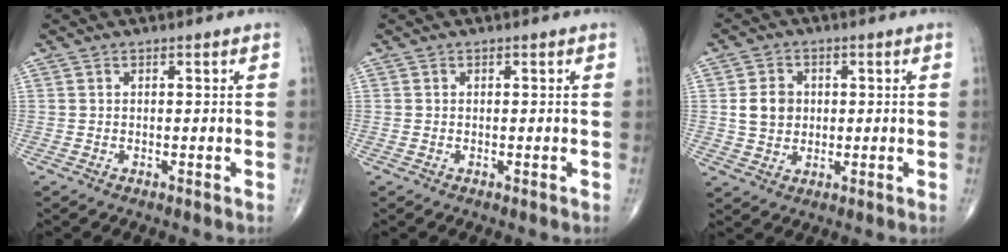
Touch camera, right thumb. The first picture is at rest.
{"total": 0.0}
{"total": 5.9, "force": [0.6, 4.9, 3.2], "torque": [-0.037, -0.002, 0.012]}